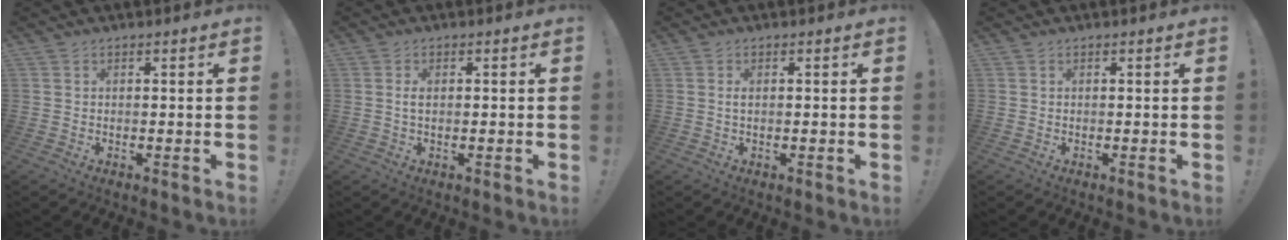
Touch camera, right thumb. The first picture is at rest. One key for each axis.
{"total": 1.7, "fx": -0.2, "fy": 0.5, "fz": 1.6, "tx": -0.029, "ty": 0.002, "tz": -0.006}
{"total": 1.1, "fx": -0.2, "fy": 0.2, "fz": 1.0, "tx": -0.027, "ty": 0.005, "tz": -0.004}
{"total": 0.0}